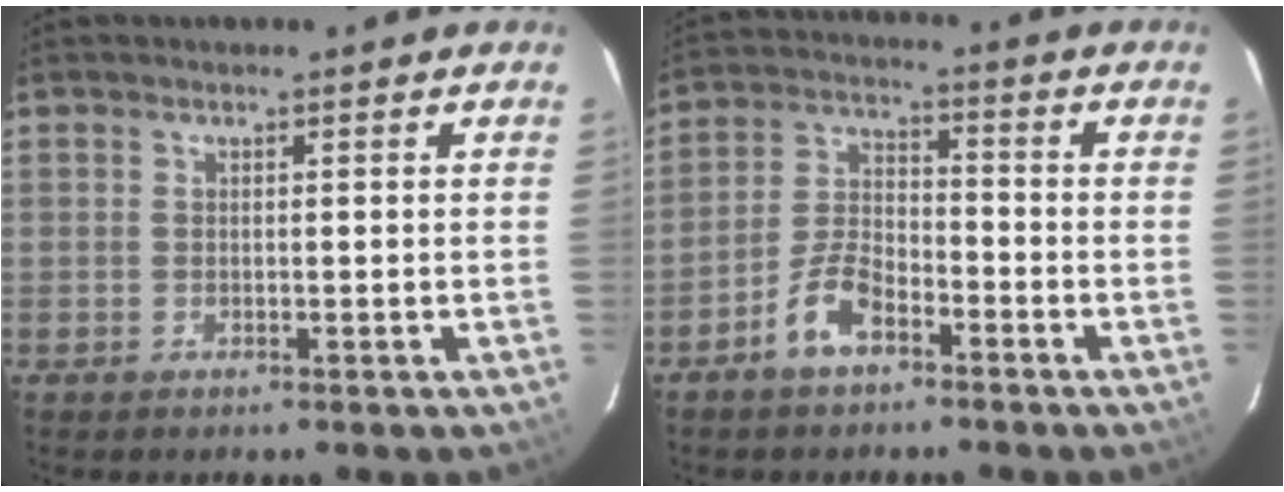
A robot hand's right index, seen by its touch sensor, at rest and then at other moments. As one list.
[{"total": 7.6, "force": [-5.0, 3.2, 4.7], "torque": [-0.106, 0.014, -0.095]}]